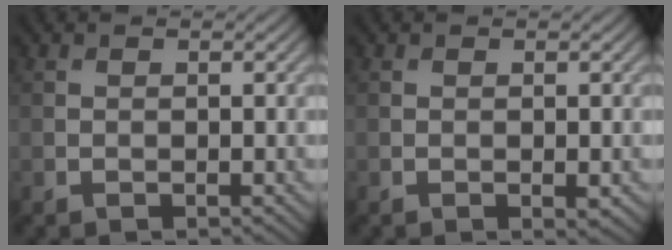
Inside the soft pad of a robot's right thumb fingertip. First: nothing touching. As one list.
[{"total": 0.9, "force": [-0.3, 0.2, 0.8], "torque": [-0.014, -0.004, -0.003]}]